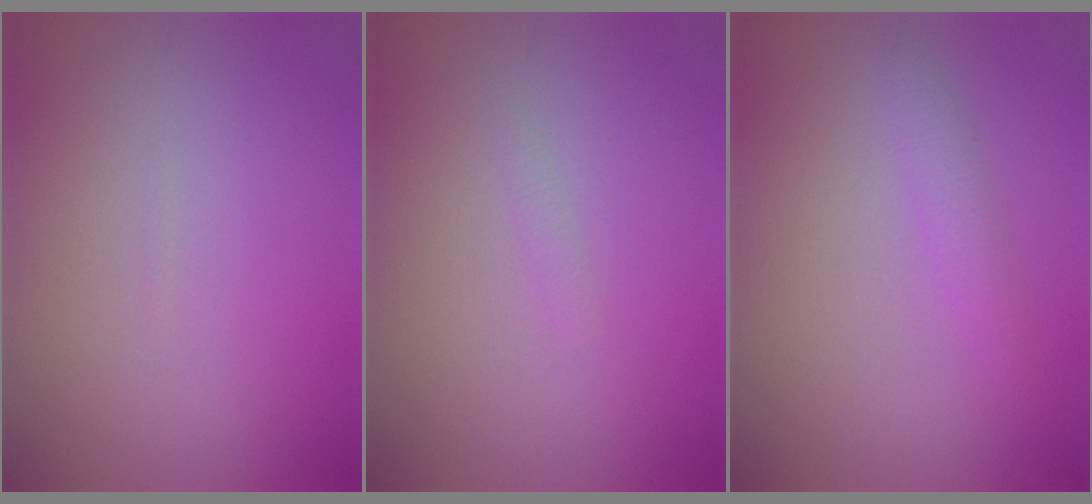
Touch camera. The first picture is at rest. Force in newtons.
{"total": 0.5, "press": 0.5, "slide": 0.1}
{"total": 1.5, "press": 1.5, "slide": 0.0}